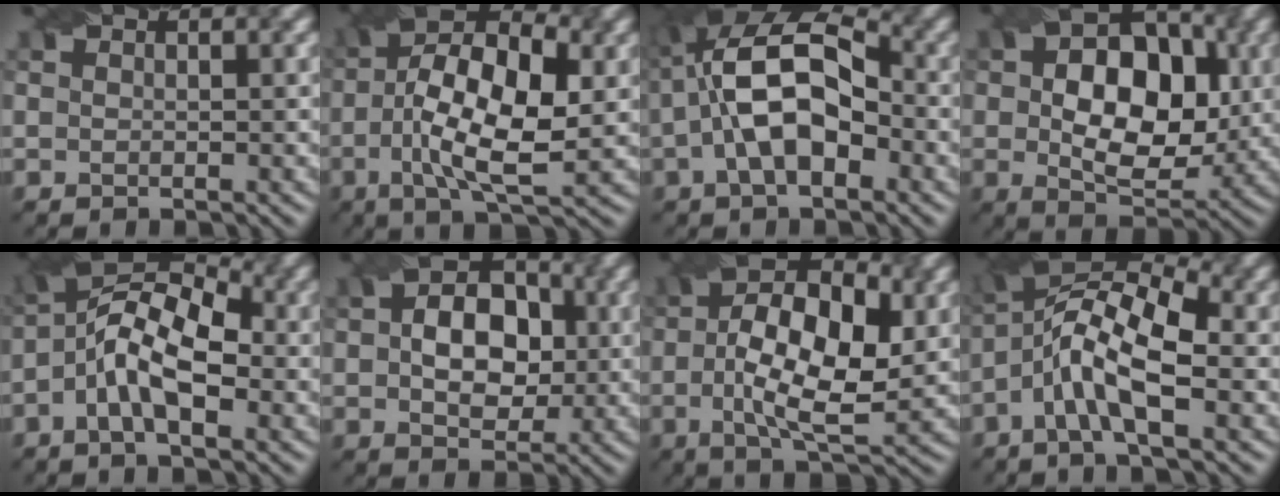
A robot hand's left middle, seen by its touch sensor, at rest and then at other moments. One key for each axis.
{"total": 11.1, "fx": -0.8, "fy": 4.7, "fz": 10.0, "tx": -0.182, "ty": 0.008, "tz": -0.020}
{"total": 10.5, "fx": -0.2, "fy": 5.9, "fz": 8.7, "tx": -0.164, "ty": 0.023, "tz": -0.015}
{"total": 11.0, "fx": 0.4, "fy": 7.1, "fz": 8.3, "tx": -0.129, "ty": -0.003, "tz": 0.005}
{"total": 8.3, "fx": -1.2, "fy": 3.8, "fz": 7.3, "tx": -0.130, "ty": 0.029, "tz": -0.037}
{"total": 7.0, "fx": 0.3, "fy": 4.8, "fz": 5.1, "tx": -0.081, "ty": 0.007, "tz": -0.001}
{"total": 10.4, "fx": 0.0, "fy": 4.8, "fz": 9.2, "tx": -0.163, "ty": 0.003, "tz": -0.003}
{"total": 8.0, "fx": -1.5, "fy": 2.7, "fz": 7.4, "tx": -0.147, "ty": 0.024, "tz": -0.043}